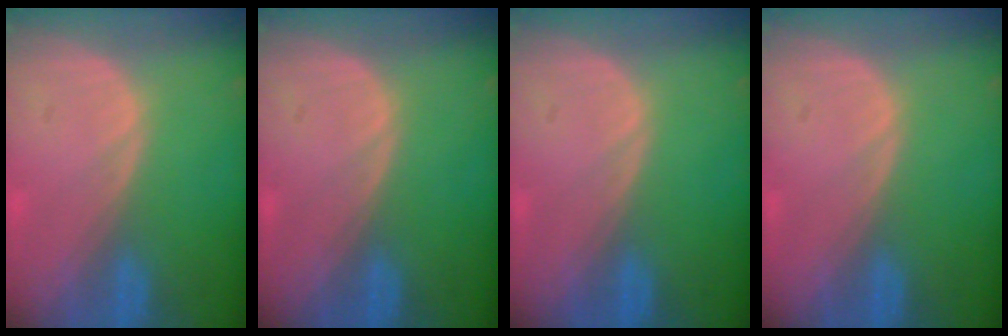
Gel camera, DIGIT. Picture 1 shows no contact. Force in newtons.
{"total": 0.0}
{"total": 0.0}
{"total": 0.0}